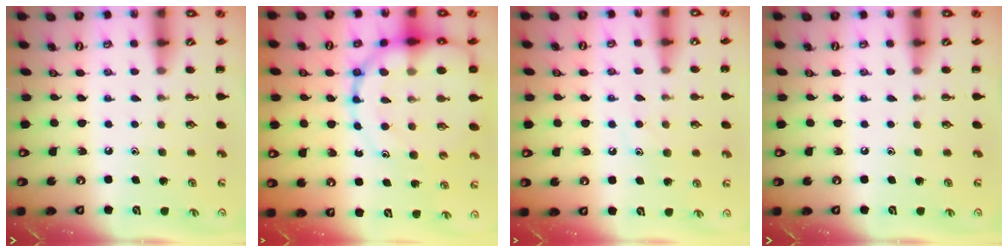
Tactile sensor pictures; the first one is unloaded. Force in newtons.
{"total": 20.8, "press": 20.4, "slide": 4.1}
{"total": 8.4, "press": 8.4, "slide": 1.2}
{"total": 0.0}